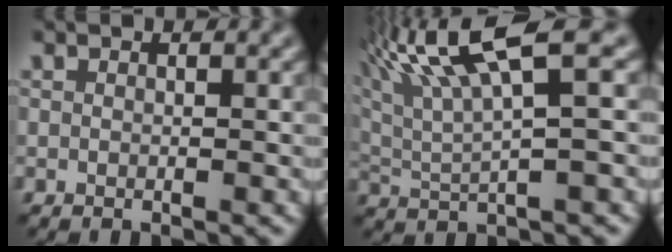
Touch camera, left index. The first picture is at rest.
{"total": 9.0, "force": [4.7, 1.9, 7.5], "torque": [-0.139, 0.025, 0.084]}